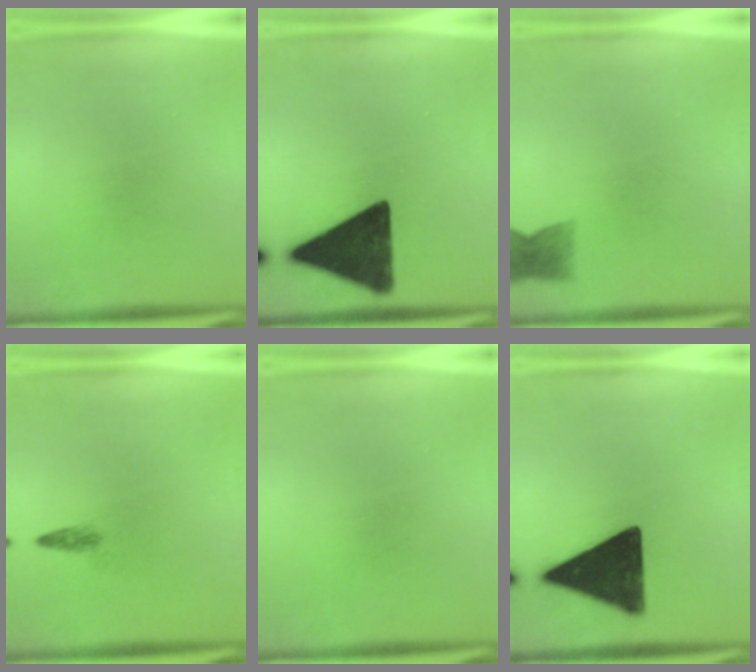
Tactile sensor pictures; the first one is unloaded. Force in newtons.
{"total": 16.1}
{"total": 3.0}
{"total": 1.1}
{"total": 0.0}
{"total": 17.4}